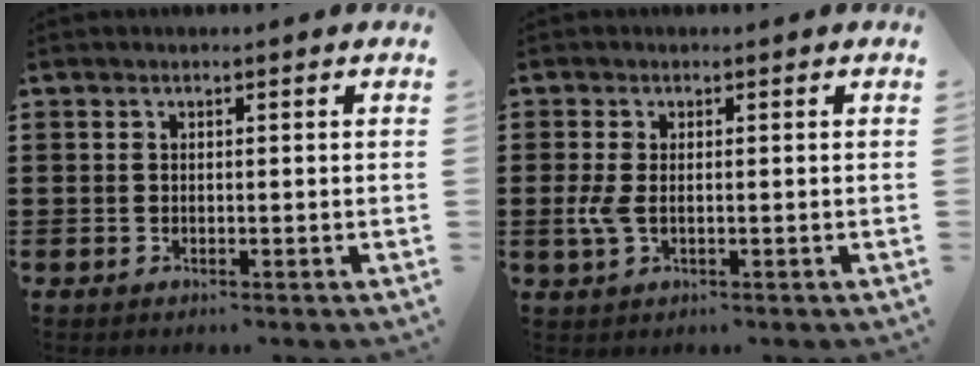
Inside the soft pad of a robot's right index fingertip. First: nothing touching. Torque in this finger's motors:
{"motor_torque": [1.36, 0.77, 0.31, 0.09]}